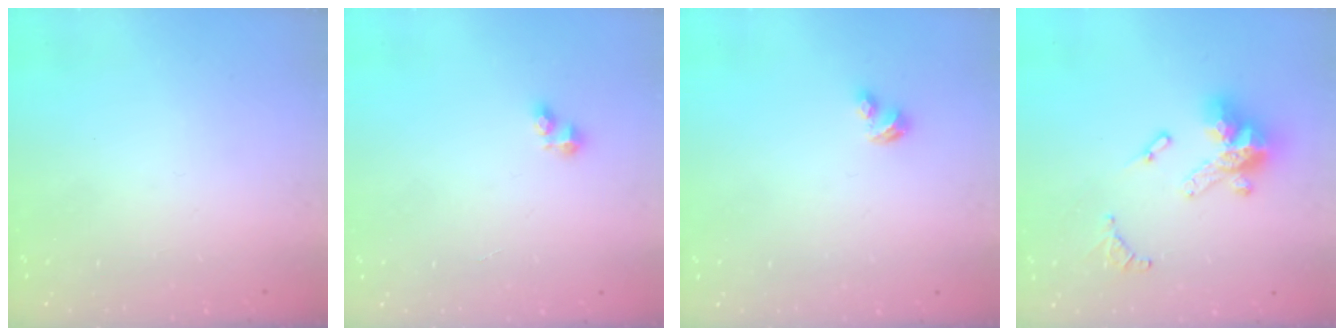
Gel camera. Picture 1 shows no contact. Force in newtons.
{"total": 2.6, "press": 2.6, "slide": 0.2}
{"total": 1.9, "press": 1.8, "slide": 0.4}
{"total": 15.9, "press": 15.8, "slide": 1.3}